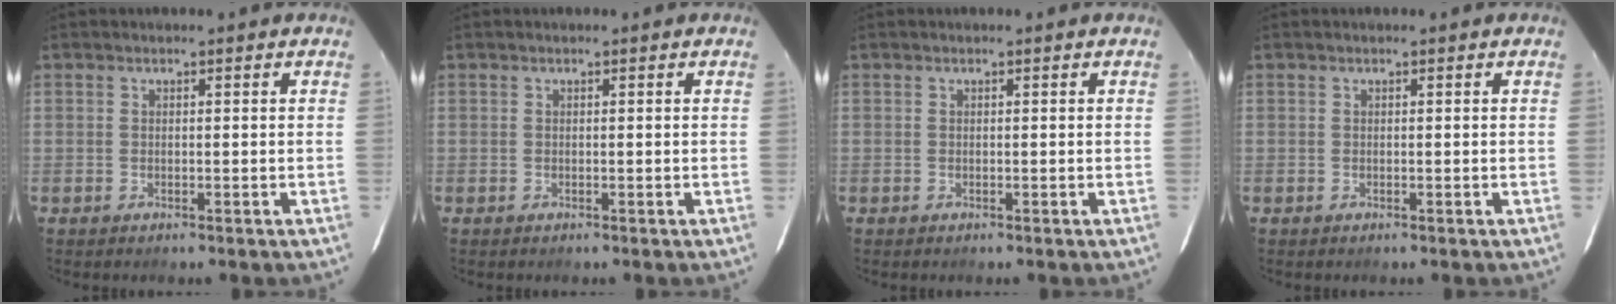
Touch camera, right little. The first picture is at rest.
{"total": 0.0}
{"total": 0.0}
{"total": 0.0}